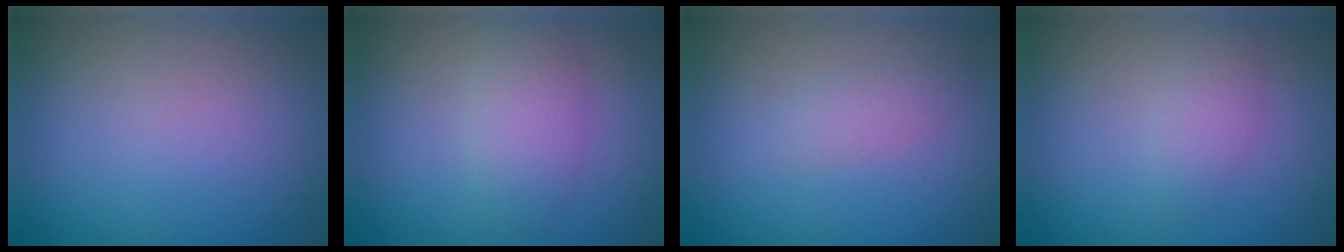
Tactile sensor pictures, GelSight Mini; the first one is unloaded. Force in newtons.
{"total": 2.8, "press": 2.8, "slide": 0.1}
{"total": 1.3, "press": 1.3, "slide": 0.1}
{"total": 1.5, "press": 1.5, "slide": 0.1}